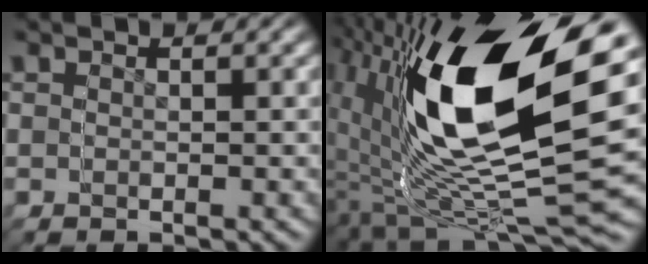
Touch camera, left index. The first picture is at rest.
{"total": 17.8, "force": [2.9, 8.9, 15.2], "torque": [-0.266, 0.025, 0.049]}